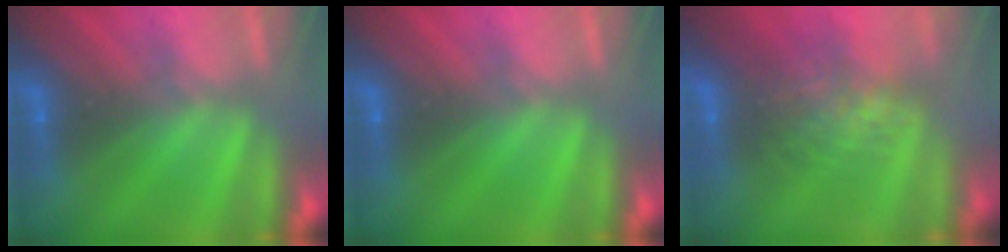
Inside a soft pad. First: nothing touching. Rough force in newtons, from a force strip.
{"total": 0.0}
{"total": 7.5}